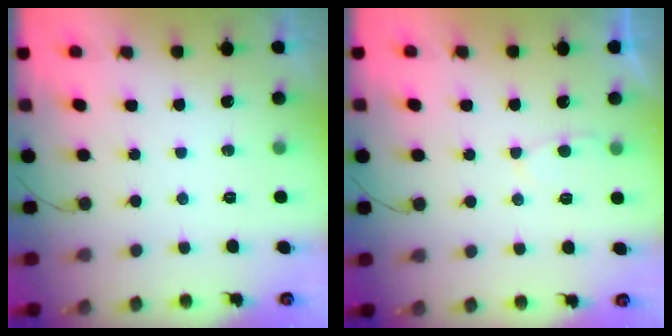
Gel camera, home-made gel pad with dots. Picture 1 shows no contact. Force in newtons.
{"total": 3.0, "press": 2.9, "slide": 0.5}